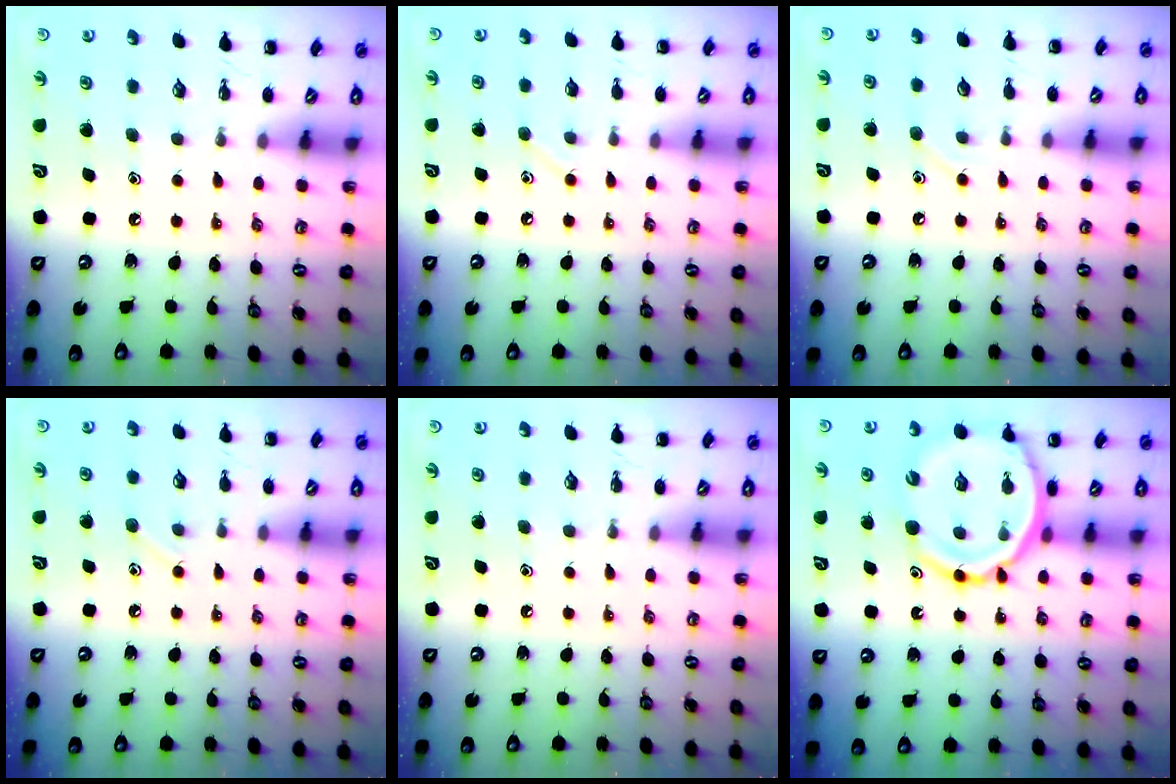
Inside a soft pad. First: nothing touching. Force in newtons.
{"total": 4.3, "press": 4.1, "slide": 1.4}
{"total": 3.8, "press": 3.7, "slide": 1.1}
{"total": 5.1, "press": 4.8, "slide": 1.8}
{"total": 0.0}
{"total": 14.4, "press": 14.0, "slide": 3.5}